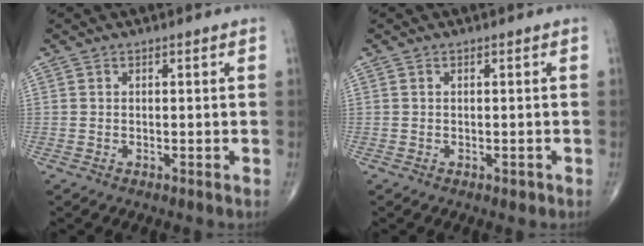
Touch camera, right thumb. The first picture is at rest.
{"total": 0.7, "force": [-0.3, 0.4, 0.6], "torque": [-0.006, -0.001, -0.004]}